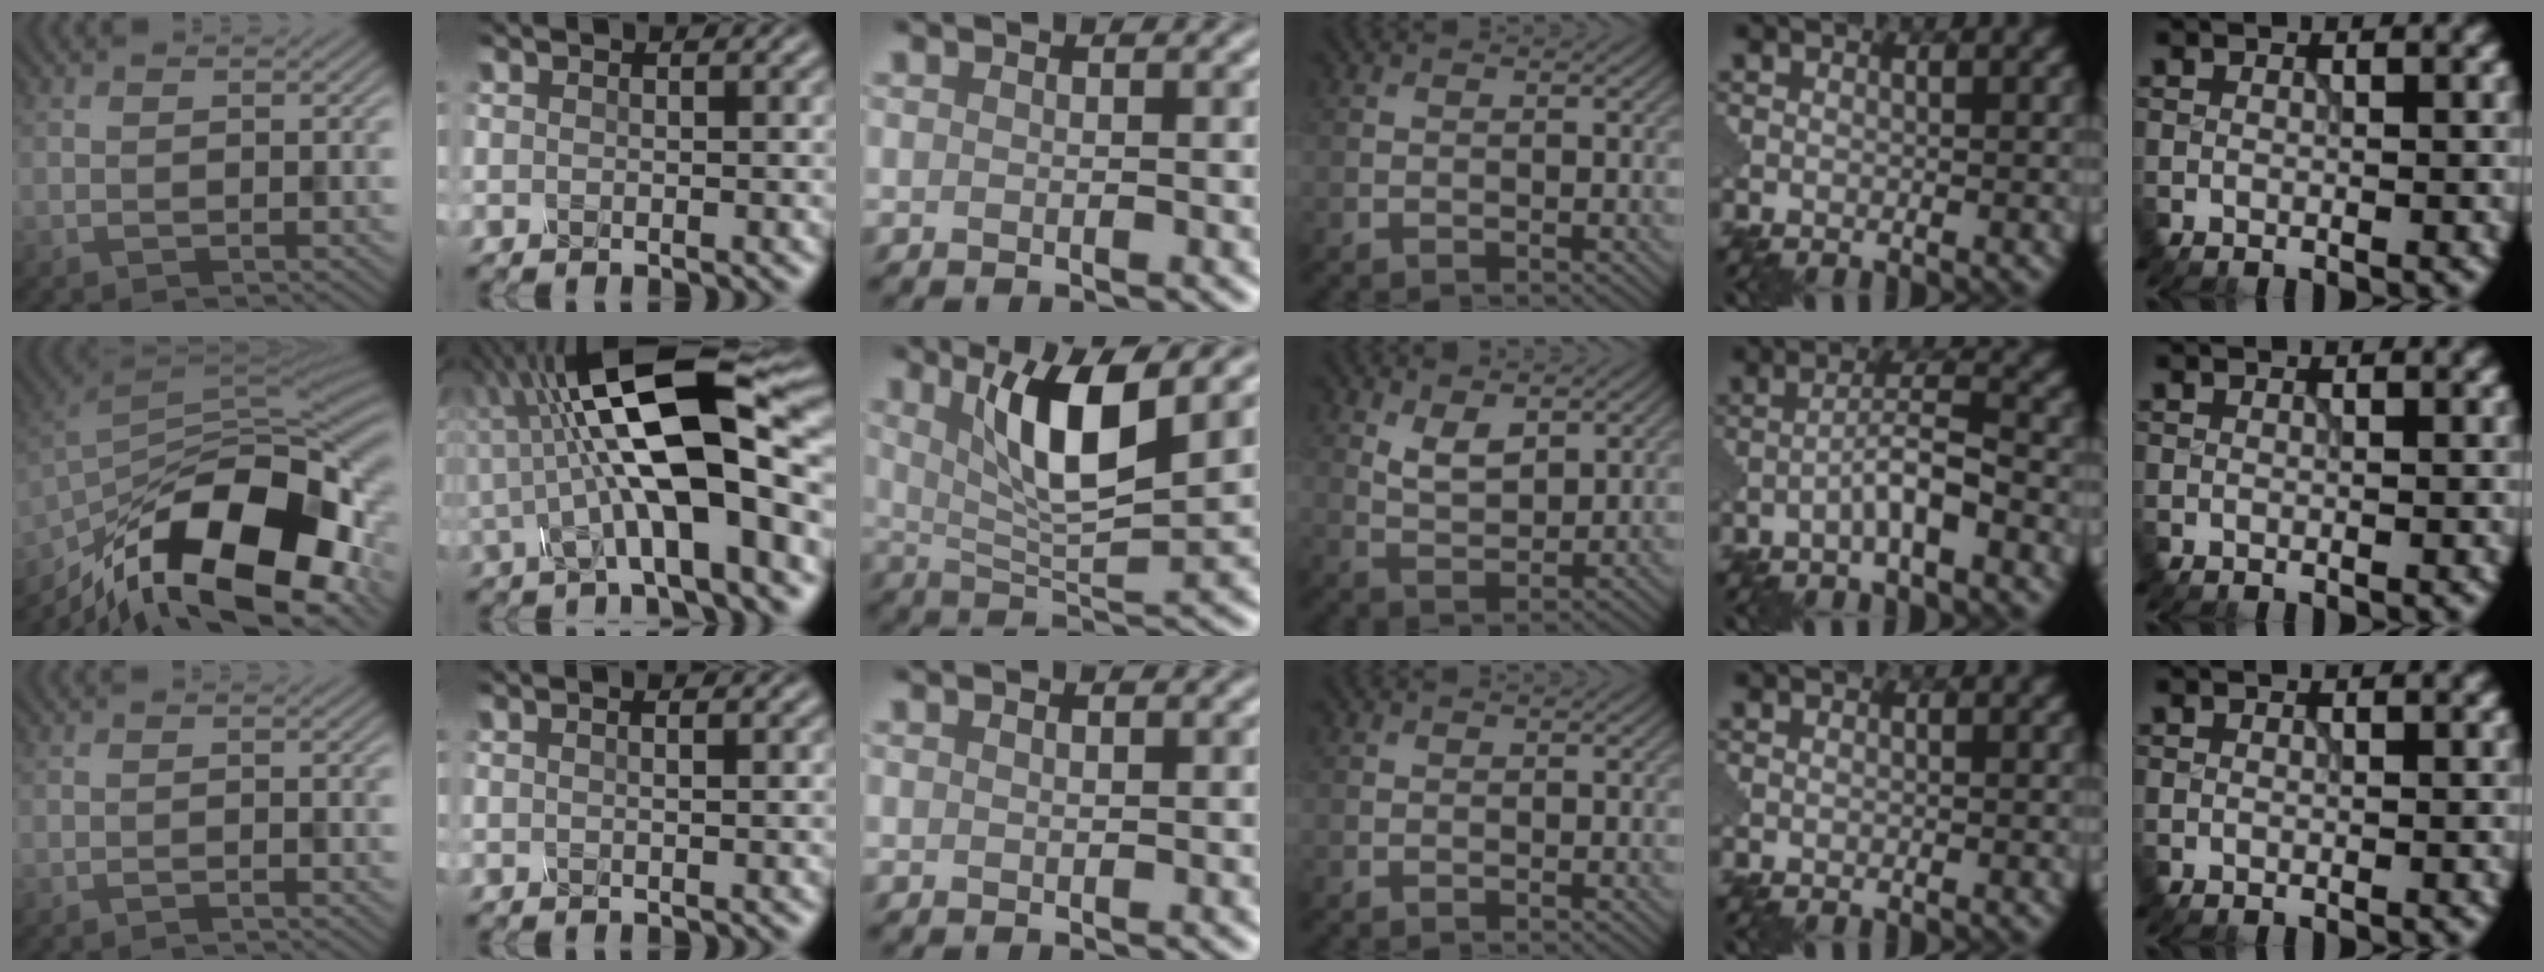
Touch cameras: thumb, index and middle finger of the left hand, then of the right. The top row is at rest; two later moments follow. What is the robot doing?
{"motion": "assemble", "object": "glue stick"}